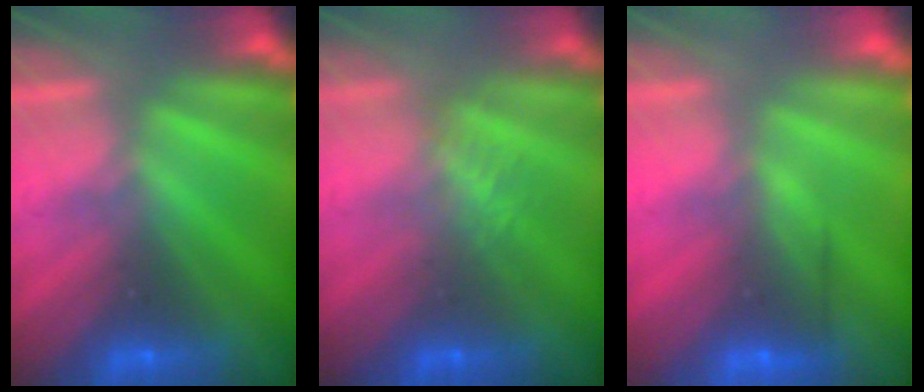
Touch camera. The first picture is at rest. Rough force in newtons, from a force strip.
{"total": 1.2}
{"total": 3.0}